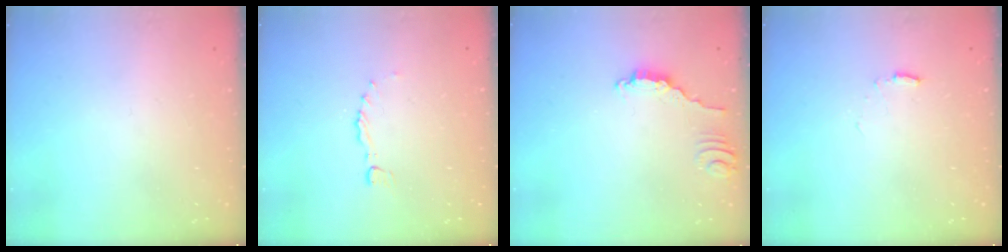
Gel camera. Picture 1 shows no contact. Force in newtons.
{"total": 0.0}
{"total": 2.8, "press": 2.8, "slide": 0.2}
{"total": 5.8, "press": 5.8, "slide": 0.4}